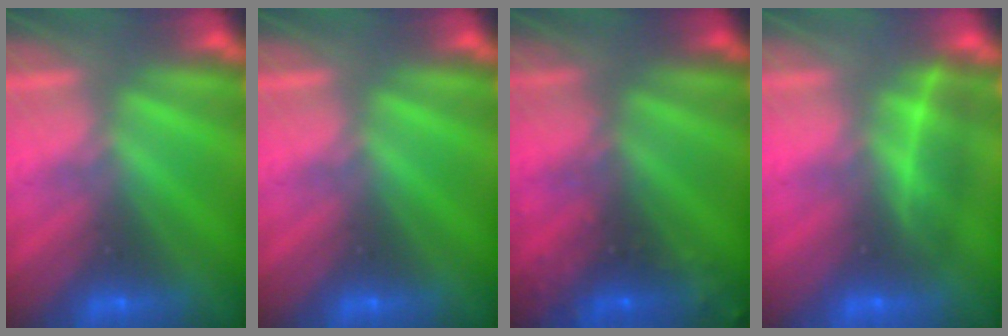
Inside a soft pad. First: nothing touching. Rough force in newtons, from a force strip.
{"total": 0.0}
{"total": 8.0}
{"total": 1.9}